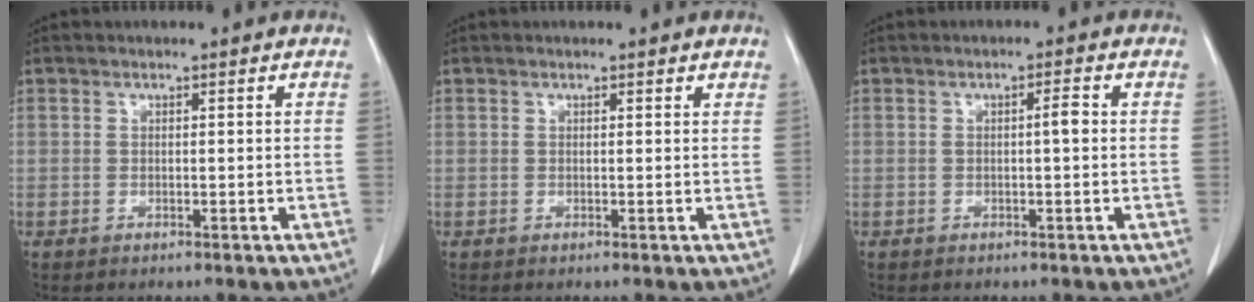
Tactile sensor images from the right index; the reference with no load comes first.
{"total": 0.8, "force": [0.7, 0.2, 0.2], "torque": [-0.007, -0.001, 0.004]}
{"total": 1.7, "force": [-0.1, 0.1, 1.7], "torque": [-0.027, 0.004, 0.000]}